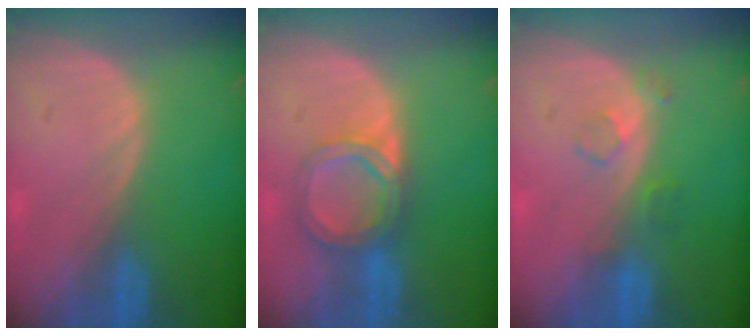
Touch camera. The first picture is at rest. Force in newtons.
{"total": 6.1, "press": 5.4, "slide": 3.0}
{"total": 2.5, "press": 2.5, "slide": 0.3}